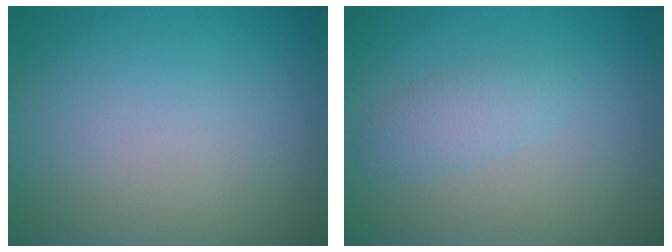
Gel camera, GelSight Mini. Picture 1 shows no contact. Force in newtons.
{"total": 1.7, "press": 1.7, "slide": 0.0}